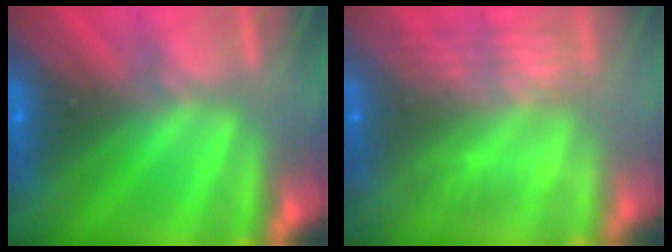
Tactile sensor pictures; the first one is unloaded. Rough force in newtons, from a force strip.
{"total": 6.8}